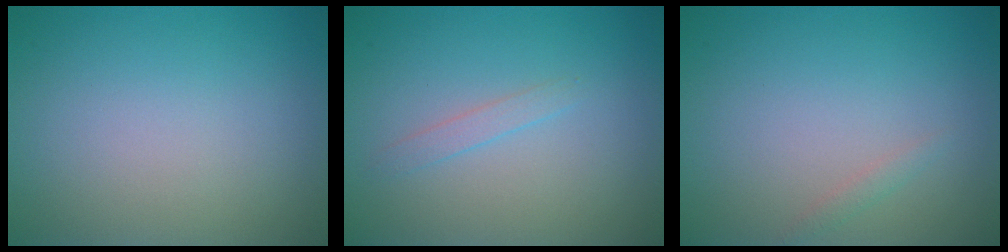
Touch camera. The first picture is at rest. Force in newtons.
{"total": 0.9, "press": 0.9, "slide": 0.2}
{"total": 0.7, "press": 0.7, "slide": 0.1}